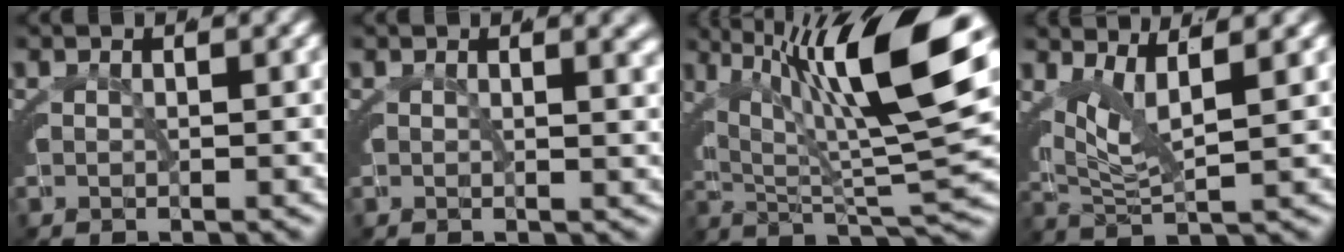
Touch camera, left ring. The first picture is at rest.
{"total": 1.3, "force": [0.8, 0.0, 1.0], "torque": [-0.009, -0.001, 0.010]}
{"total": 12.5, "force": [3.5, 3.8, 11.3], "torque": [-0.161, 0.010, 0.057]}
{"total": 5.3, "force": [2.2, 2.4, 4.1], "torque": [-0.088, -0.003, 0.036]}